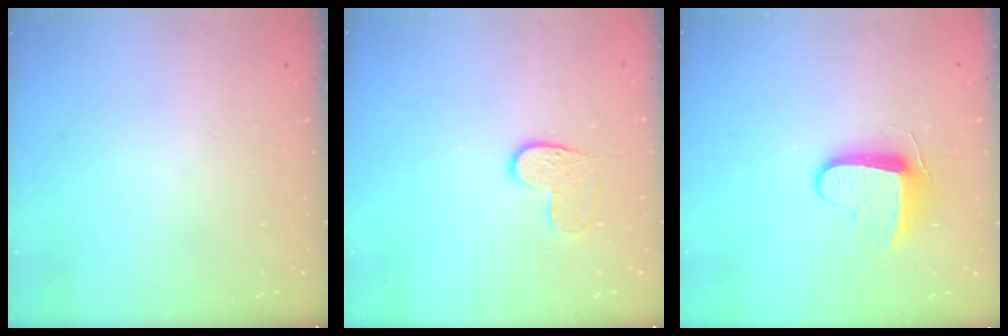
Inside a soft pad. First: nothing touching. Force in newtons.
{"total": 6.4, "press": 6.4, "slide": 0.4}
{"total": 8.9, "press": 8.9, "slide": 0.8}